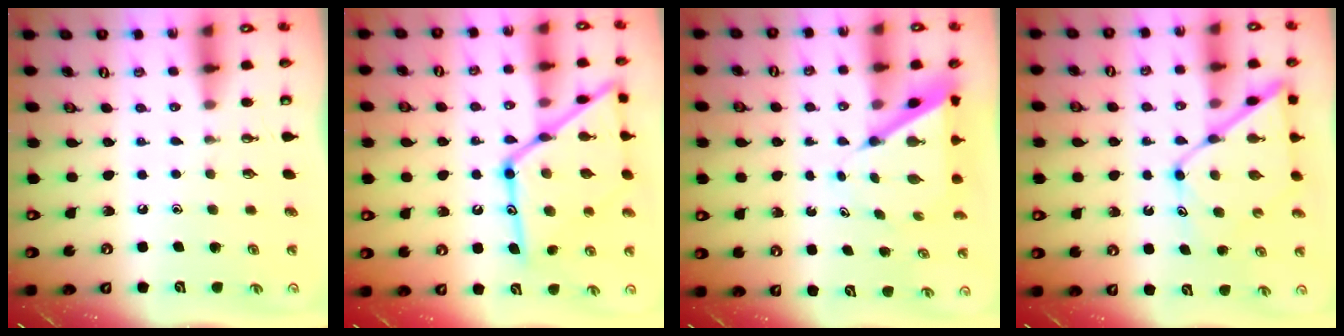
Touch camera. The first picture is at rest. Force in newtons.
{"total": 23.5, "press": 23.5, "slide": 1.9}
{"total": 7.0, "press": 7.0, "slide": 0.6}
{"total": 13.4, "press": 13.4, "slide": 1.1}